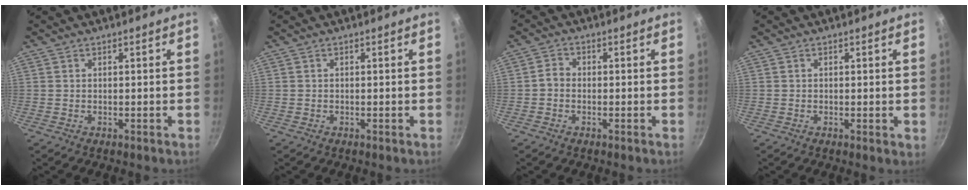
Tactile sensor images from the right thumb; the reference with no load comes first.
{"total": 0.0}
{"total": 2.4, "force": [-0.6, 1.9, 1.4], "torque": [-0.019, 0.010, -0.019]}
{"total": 1.3, "force": [0.0, 0.4, 1.2], "torque": [-0.020, -0.006, -0.003]}